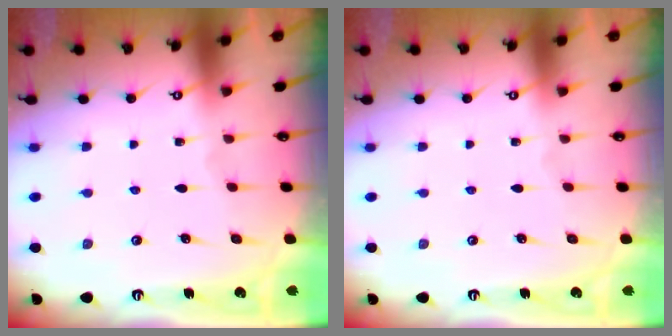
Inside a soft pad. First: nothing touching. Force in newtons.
{"total": 0.0}